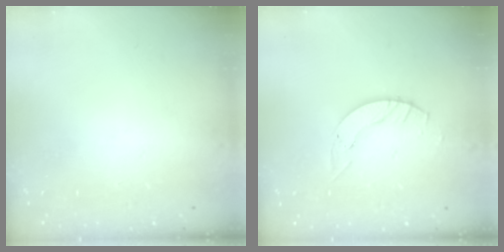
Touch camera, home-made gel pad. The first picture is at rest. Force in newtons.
{"total": 4.0, "press": 4.0, "slide": 0.5}